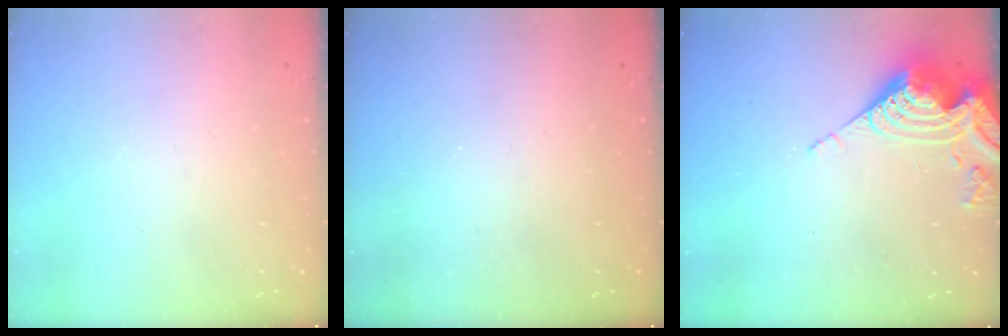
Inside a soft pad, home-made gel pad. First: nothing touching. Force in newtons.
{"total": 0.9, "press": 0.9, "slide": 0.3}
{"total": 12.4, "press": 12.3, "slide": 1.5}